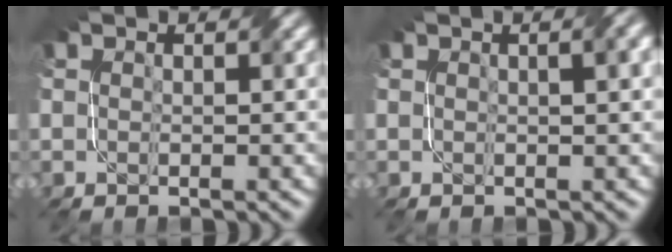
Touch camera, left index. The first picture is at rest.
{"total": 3.5, "force": [1.3, 1.3, 3.0], "torque": [-0.026, 0.011, 0.009]}